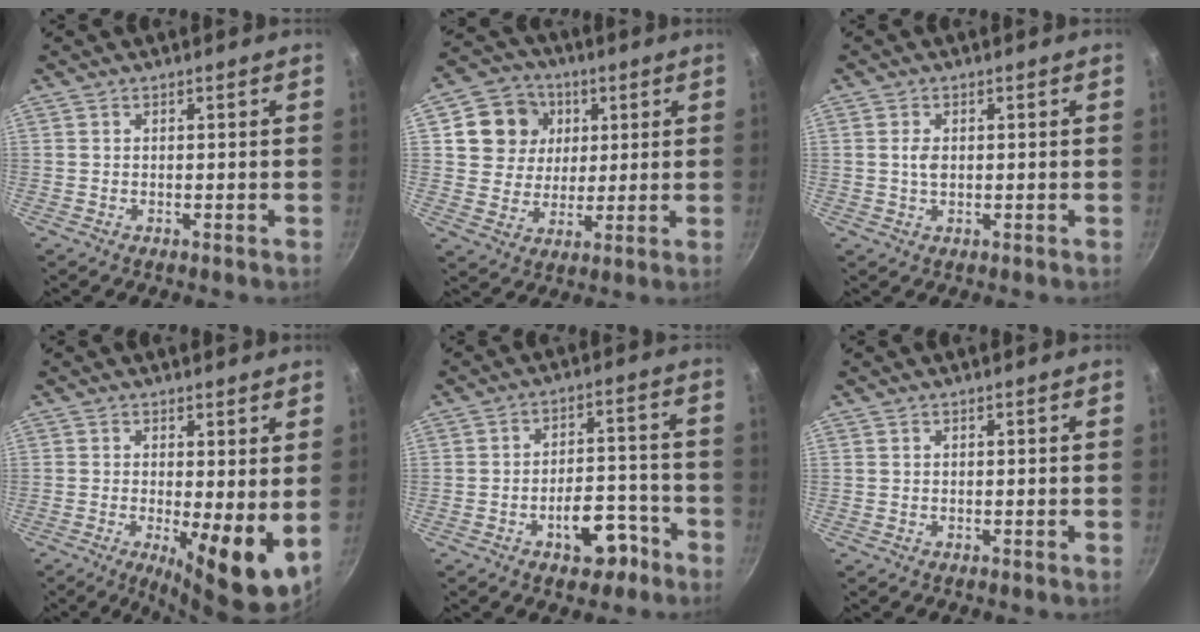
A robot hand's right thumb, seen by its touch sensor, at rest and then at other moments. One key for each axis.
{"total": 11.6, "fx": 3.6, "fy": 10.3, "fz": 4.1, "tx": -0.043, "ty": 0.002, "tz": 0.058}
{"total": 2.5, "fx": 0.2, "fy": 1.5, "fz": 2.0, "tx": -0.033, "ty": 0.001, "tz": 0.002}
{"total": 9.4, "fx": -0.5, "fy": 2.6, "fz": 9.1, "tx": -0.121, "ty": -0.020, "tz": -0.002}
{"total": 8.9, "fx": -4.9, "fy": 4.9, "fz": 5.6, "tx": -0.045, "ty": 0.049, "tz": -0.063}
{"total": 0.0}